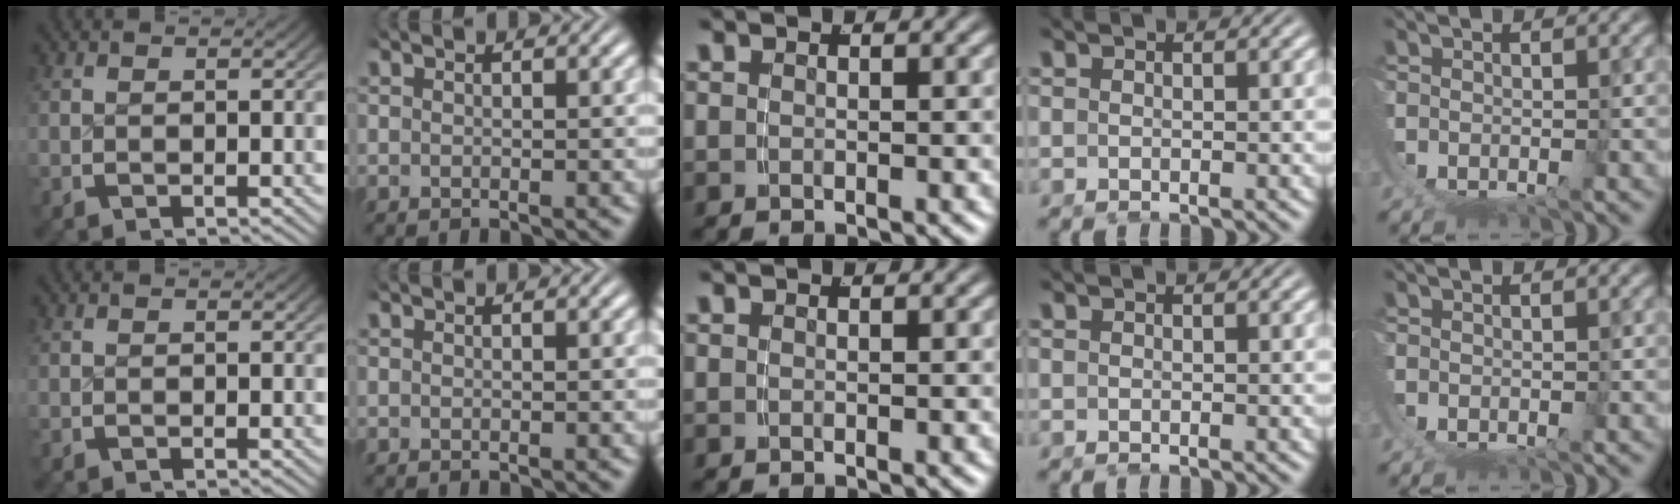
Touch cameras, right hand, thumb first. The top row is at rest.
{}